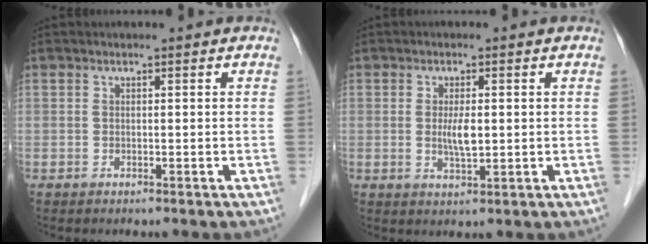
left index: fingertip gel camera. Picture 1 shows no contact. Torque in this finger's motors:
{"motor_torque": [0.59, 0.47, 0.21, 0.05]}